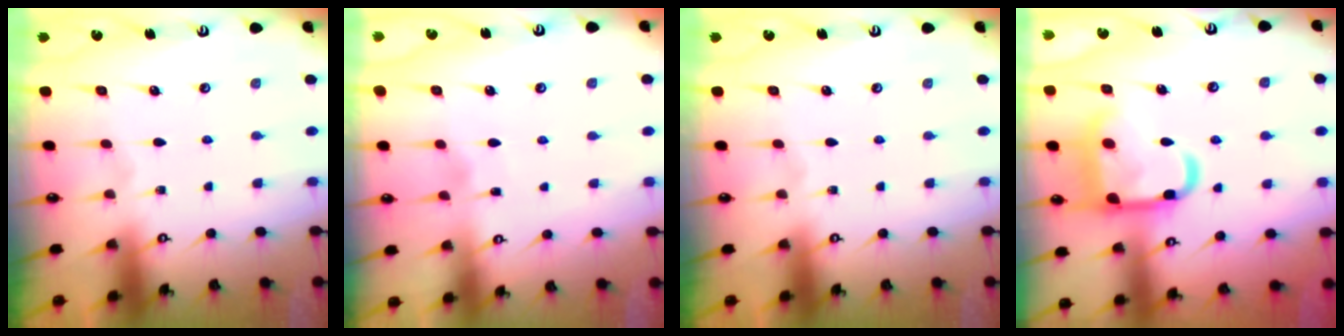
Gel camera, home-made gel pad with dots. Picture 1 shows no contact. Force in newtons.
{"total": 2.2, "press": 2.1, "slide": 0.3}
{"total": 0.0}
{"total": 18.7, "press": 18.6, "slide": 1.6}